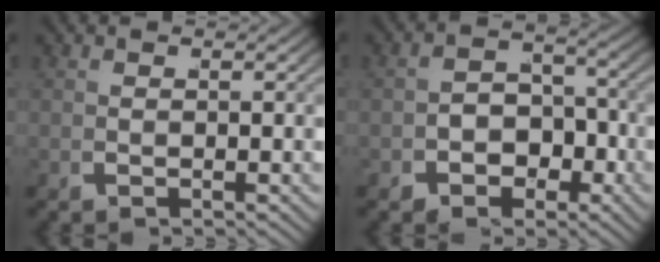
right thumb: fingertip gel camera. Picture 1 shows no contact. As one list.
[{"total": 4.7, "force": [-1.7, 3.9, 2.1], "torque": [-0.035, -0.013, -0.025]}]